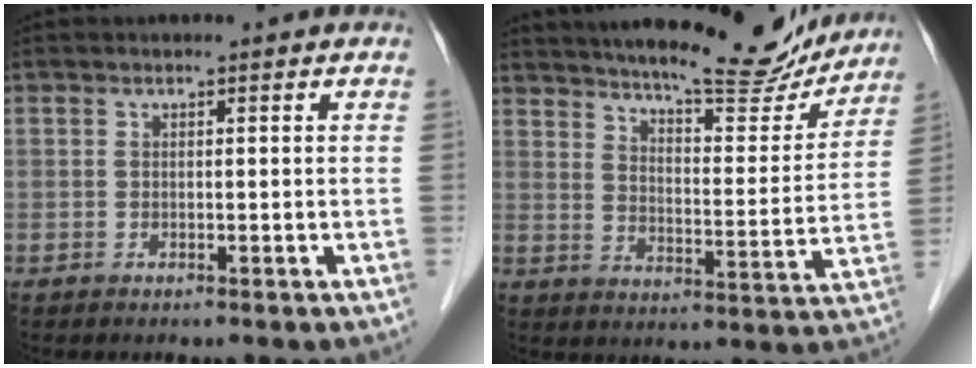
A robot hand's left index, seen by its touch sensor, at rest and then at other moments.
{"total": 20.2, "force": [18.1, 3.5, 8.2], "torque": [-0.119, -0.018, 0.240]}